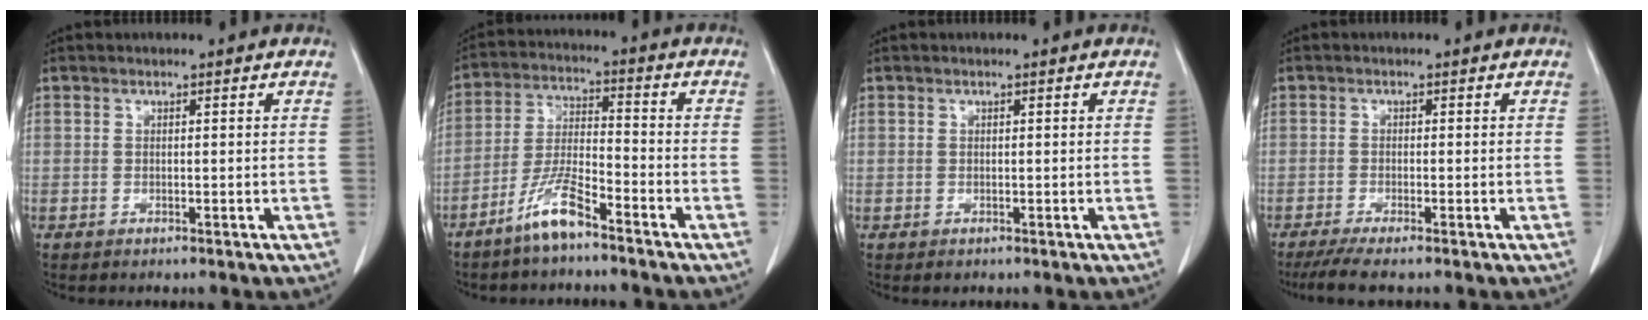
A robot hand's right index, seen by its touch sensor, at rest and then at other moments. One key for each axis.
{"total": 7.7, "fx": -5.6, "fy": 1.0, "fz": 5.2, "tx": -0.112, "ty": -0.009, "tz": -0.112}
{"total": 0.6, "fx": -0.2, "fy": 0.6, "fz": 0.0, "tx": 0.000, "ty": 0.003, "tz": -0.003}
{"total": 4.5, "fx": -3.5, "fy": 0.1, "fz": 2.8, "tx": -0.051, "ty": -0.012, "tz": -0.061}